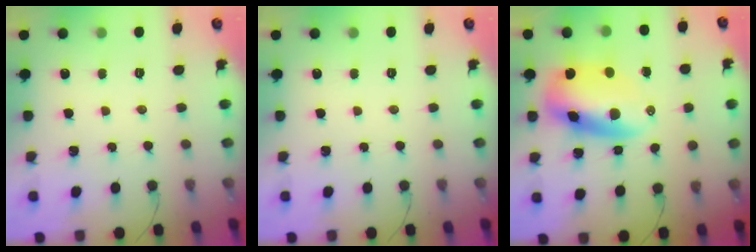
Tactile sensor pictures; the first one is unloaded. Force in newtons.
{"total": 0.0}
{"total": 10.5, "press": 10.2, "slide": 2.5}